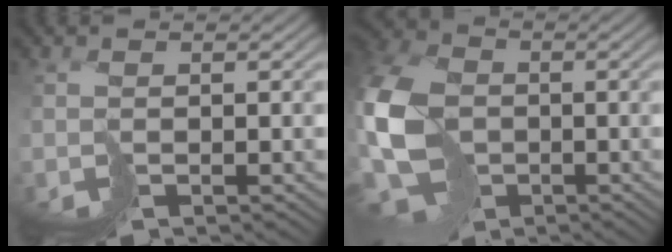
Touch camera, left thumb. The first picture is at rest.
{"total": 14.8, "force": [-2.3, 11.2, 9.4], "torque": [-0.257, -0.026, -0.033]}